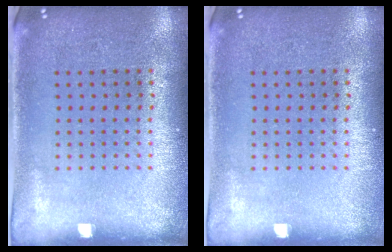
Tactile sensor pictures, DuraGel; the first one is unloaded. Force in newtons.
{"total": 0.0}